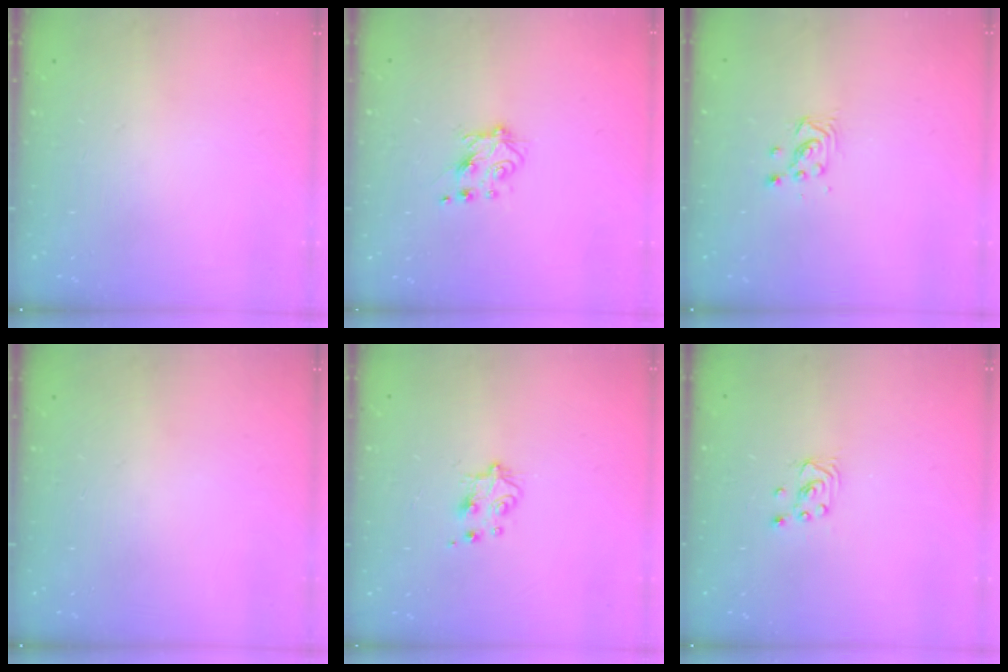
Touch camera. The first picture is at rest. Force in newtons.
{"total": 5.6, "press": 5.6, "slide": 0.8}
{"total": 3.8, "press": 3.8, "slide": 0.5}
{"total": 0.0}
{"total": 5.3, "press": 5.2, "slide": 0.6}
{"total": 1.6, "press": 1.6, "slide": 0.0}